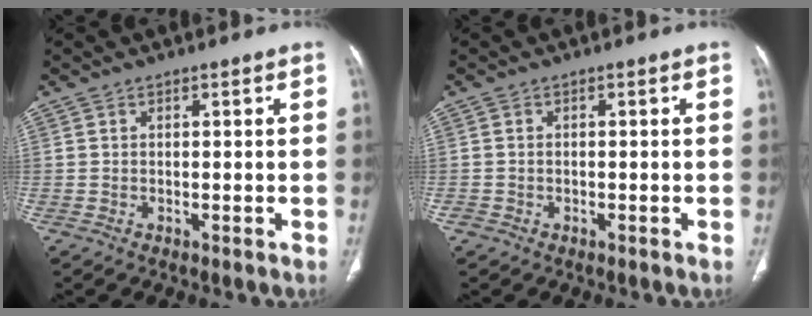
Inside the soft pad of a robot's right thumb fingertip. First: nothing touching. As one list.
[{"total": 0.7, "force": [-0.4, 0.6, 0.2], "torque": [-0.003, 0.002, -0.008]}]